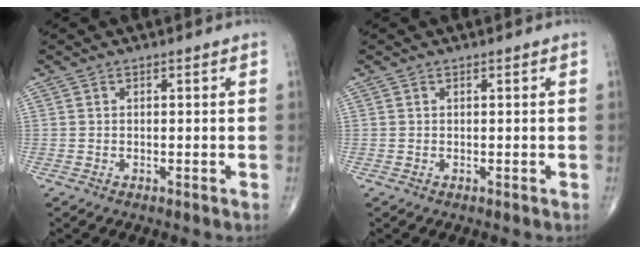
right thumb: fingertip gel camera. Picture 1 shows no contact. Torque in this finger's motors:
{"motor_torque": [0.42, 0.25, 0.02, 0.15, 0.01]}